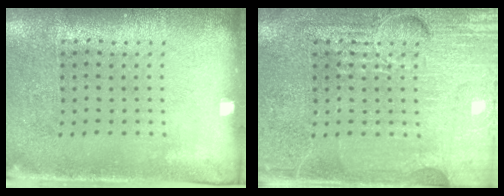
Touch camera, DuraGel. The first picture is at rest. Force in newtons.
{"total": 6.0, "press": 6.0, "slide": 0.7}